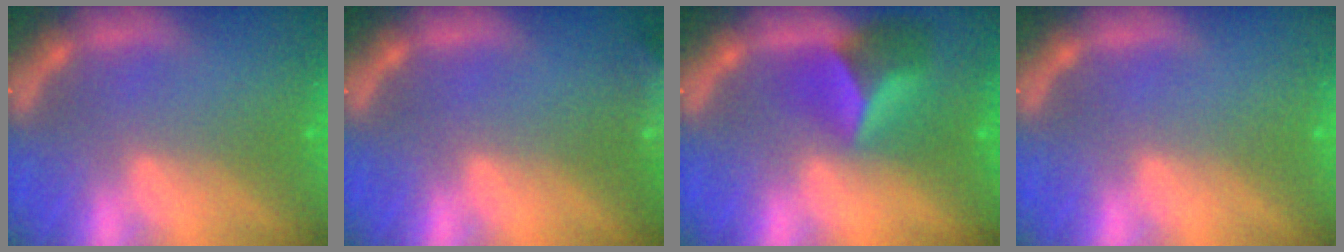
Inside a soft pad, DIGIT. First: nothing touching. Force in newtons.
{"total": 9.0}
{"total": 5.4}
{"total": 0.0}